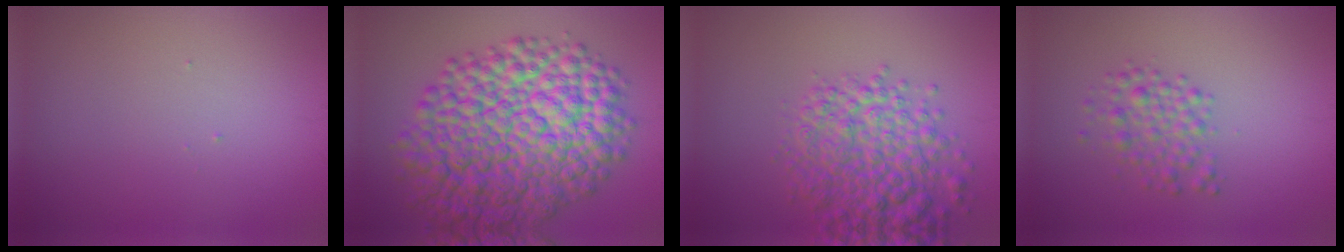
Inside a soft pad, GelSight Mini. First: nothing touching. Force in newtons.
{"total": 14.2, "press": 14.2, "slide": 0.2}
{"total": 6.9, "press": 6.9, "slide": 0.4}
{"total": 2.7, "press": 2.7, "slide": 0.1}